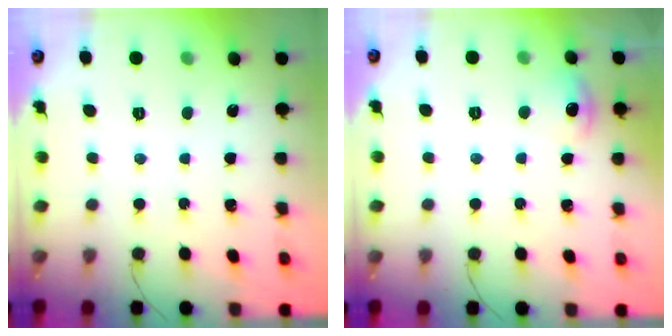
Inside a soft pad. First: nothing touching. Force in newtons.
{"total": 6.0, "press": 5.8, "slide": 1.7}